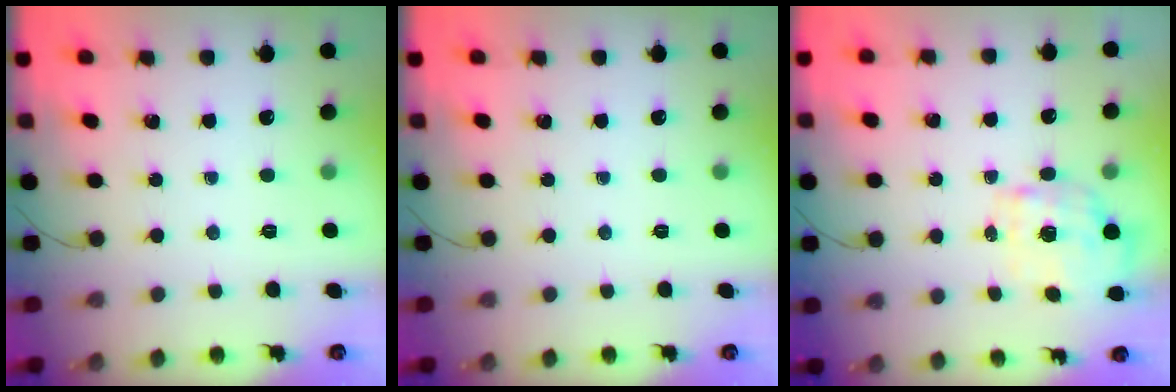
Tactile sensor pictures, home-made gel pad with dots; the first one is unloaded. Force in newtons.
{"total": 0.0}
{"total": 2.6, "press": 2.3, "slide": 1.3}